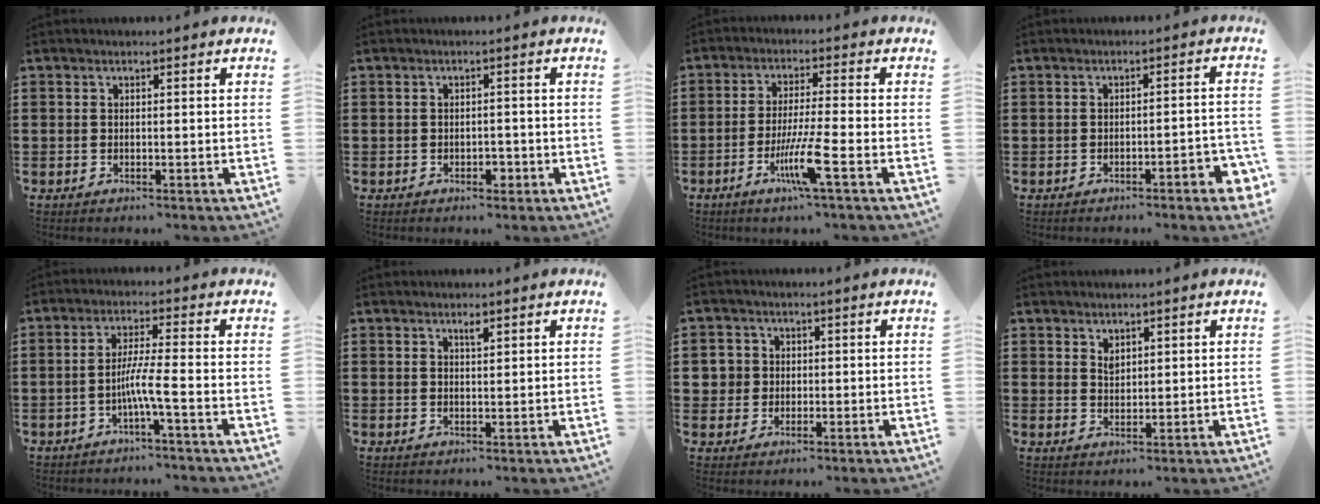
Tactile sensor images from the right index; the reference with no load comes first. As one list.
[{"total": 1.4, "force": [-0.7, 0.8, 0.9], "torque": [-0.019, 0.000, -0.015]}, {"total": 7.4, "force": [-3.2, 0.0, 6.7], "torque": [-0.135, -0.019, -0.062]}, {"total": 3.0, "force": [-2.0, 0.4, 2.1], "torque": [-0.036, -0.002, -0.038]}, {"total": 4.9, "force": [-2.0, -0.3, 4.5], "torque": [-0.088, -0.006, -0.041]}, {"total": 1.4, "force": [0.9, 0.4, 1.0], "torque": [-0.021, 0.002, 0.016]}, {"total": 3.4, "force": [0.2, 3.4, 0.6], "torque": [-0.029, 0.012, 0.002]}, {"total": 1.8, "force": [1.4, 0.9, 0.5], "torque": [-0.011, 0.003, 0.027]}]